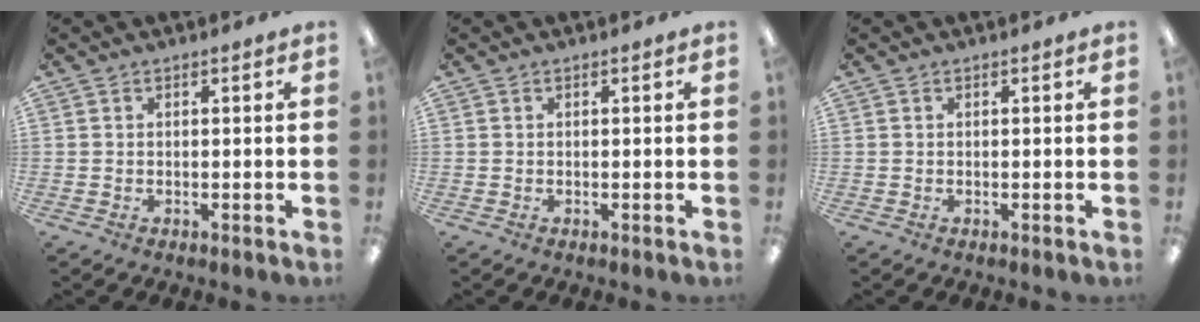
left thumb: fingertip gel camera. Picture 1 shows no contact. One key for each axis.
{"total": 0.0}
{"total": 0.0}